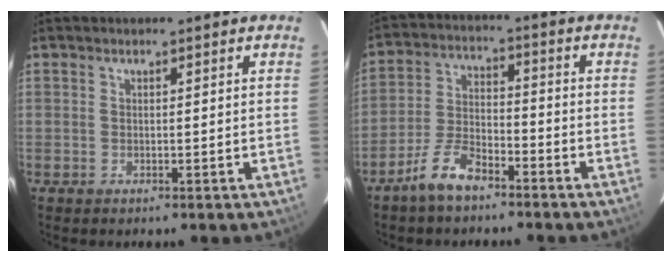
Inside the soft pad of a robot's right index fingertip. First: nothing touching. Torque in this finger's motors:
{"motor_torque": [0.79, -0.74, 0.11, -0.01]}